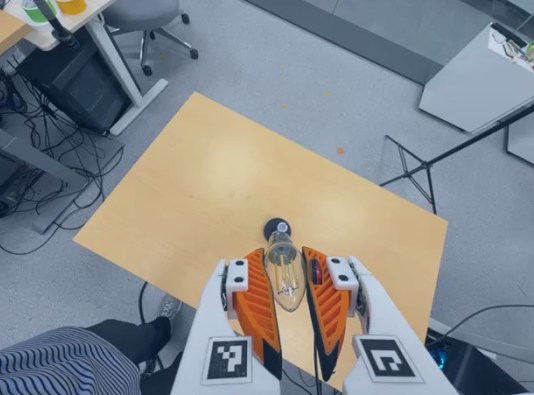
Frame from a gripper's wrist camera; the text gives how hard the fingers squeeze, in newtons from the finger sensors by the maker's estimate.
{"total": 21.2, "left": 26.0, "right": 16.5}